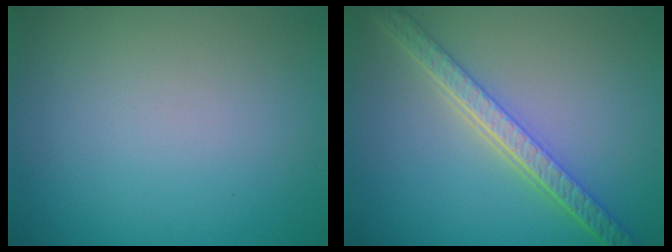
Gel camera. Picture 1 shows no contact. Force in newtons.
{"total": 5.6, "press": 4.3, "slide": 3.5}